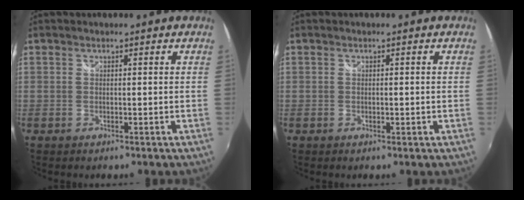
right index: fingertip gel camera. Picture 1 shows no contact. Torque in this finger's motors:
{"motor_torque": [0.11, 0.57, 0.00, 0.00]}